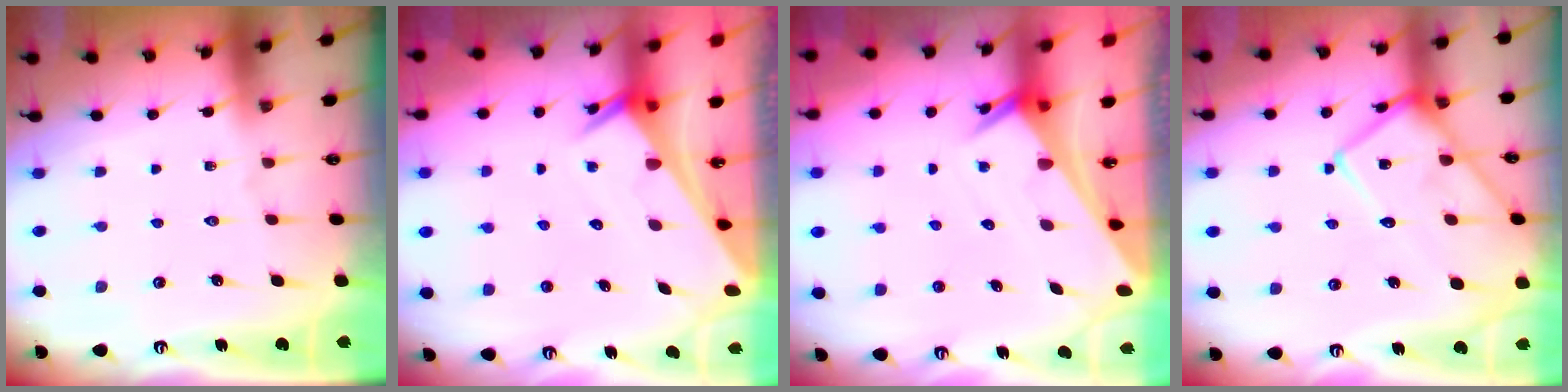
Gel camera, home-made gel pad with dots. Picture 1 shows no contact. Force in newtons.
{"total": 2.5, "press": 2.5, "slide": 0.1}
{"total": 3.0, "press": 2.9, "slide": 0.3}
{"total": 16.2, "press": 16.2, "slide": 1.5}